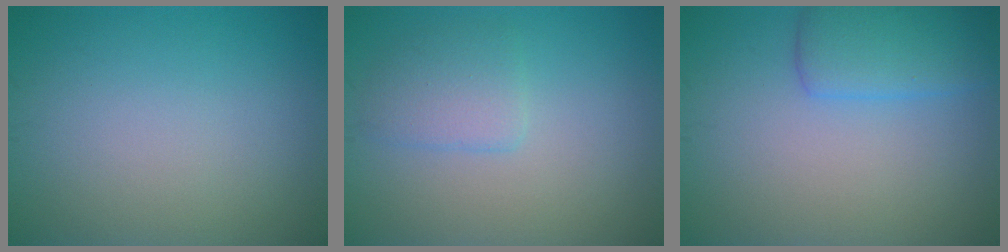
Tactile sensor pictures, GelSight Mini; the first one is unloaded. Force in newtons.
{"total": 2.4, "press": 2.4, "slide": 0.2}
{"total": 3.6, "press": 3.6, "slide": 0.0}